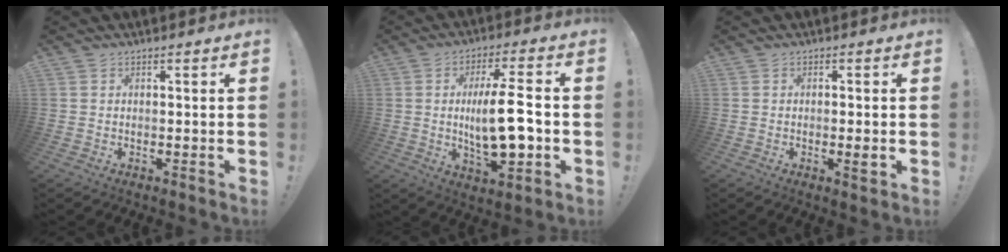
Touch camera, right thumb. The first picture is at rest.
{"total": 15.5, "force": [-0.7, 4.4, 14.8], "torque": [-0.260, -0.007, -0.022]}
{"total": 2.6, "force": [-0.7, 0.3, 2.5], "torque": [-0.034, 0.000, -0.012]}